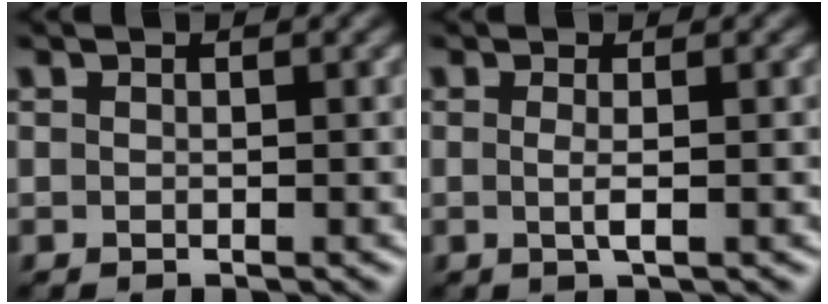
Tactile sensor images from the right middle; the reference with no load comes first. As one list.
[{"total": 1.5, "force": [-0.1, 0.4, 1.5], "torque": [-0.028, -0.002, -0.005]}]